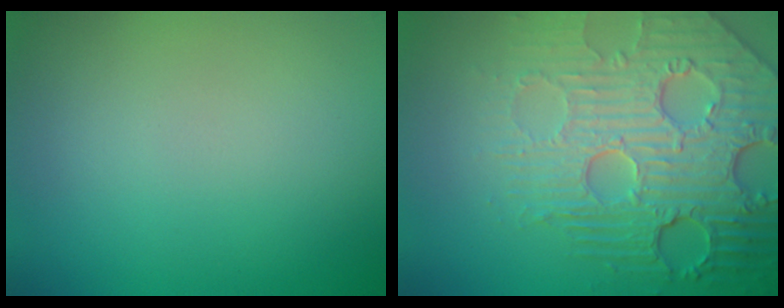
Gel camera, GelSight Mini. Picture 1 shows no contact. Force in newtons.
{"total": 8.5, "press": 6.0, "slide": 6.1}